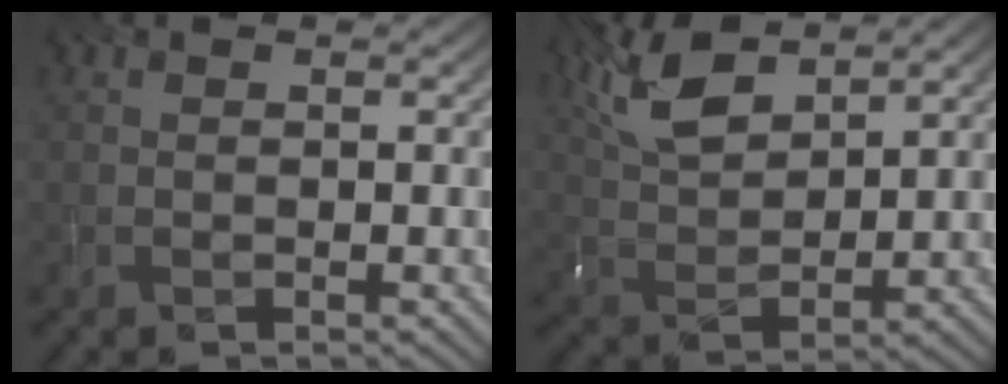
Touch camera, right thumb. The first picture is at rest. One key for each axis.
{"total": 8.8, "fx": 5.8, "fy": 3.3, "fz": 5.7, "tx": -0.147, "ty": 0.016, "tz": 0.121}